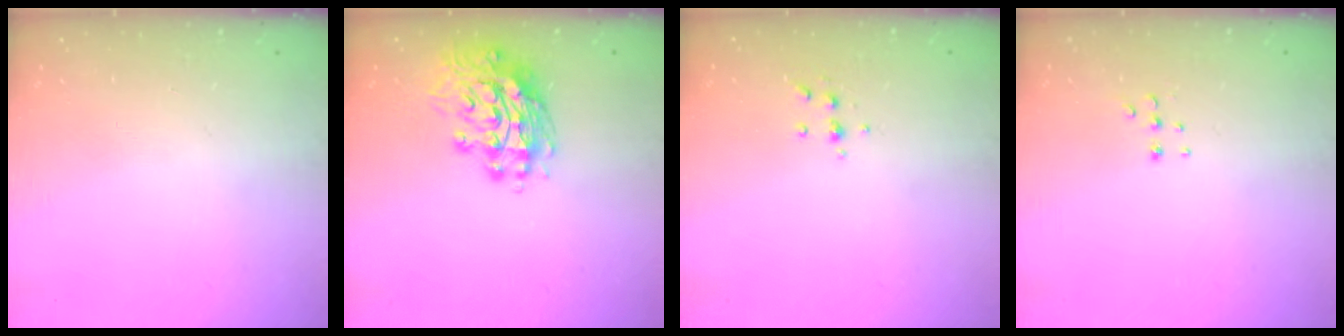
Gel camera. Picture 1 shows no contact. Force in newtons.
{"total": 13.6, "press": 13.6, "slide": 1.5}
{"total": 3.9, "press": 3.8, "slide": 0.8}
{"total": 4.4, "press": 4.4, "slide": 0.3}